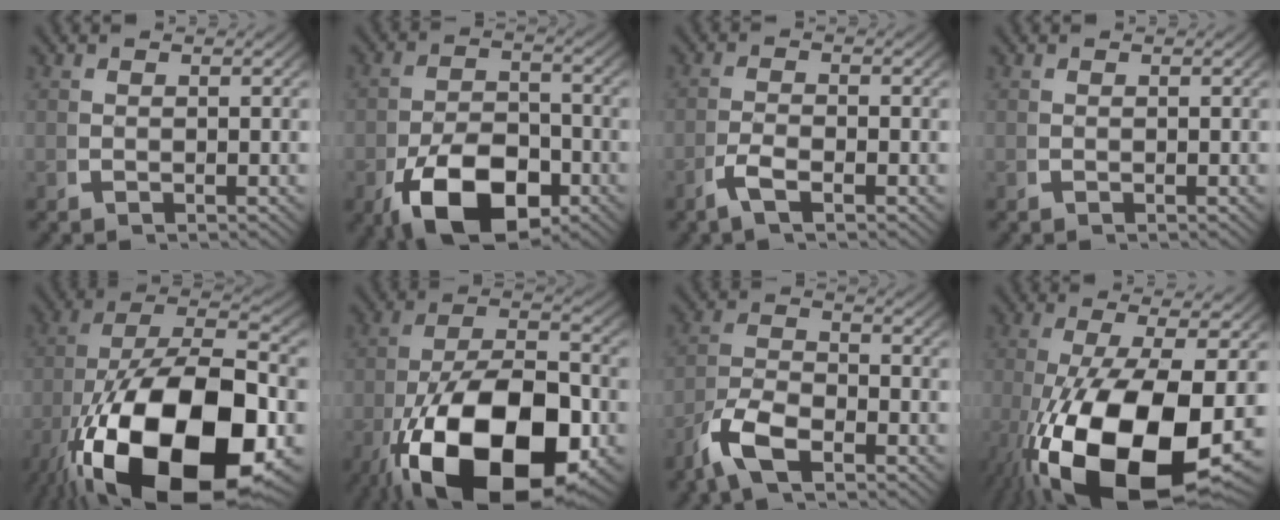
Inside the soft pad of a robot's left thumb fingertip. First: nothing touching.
{"total": 10.4, "force": [-4.1, 6.4, 7.1], "torque": [-0.136, -0.051, -0.047]}
{"total": 2.2, "force": [-1.0, 0.7, 1.8], "torque": [-0.043, 0.000, -0.025]}
{"total": 0.0}
{"total": 22.5, "force": [-4.8, 12.7, 18.0], "torque": [-0.352, -0.093, -0.029]}
{"total": 18.1, "force": [-4.9, 10.3, 14.0], "torque": [-0.279, -0.085, -0.039]}
{"total": 5.2, "force": [-2.0, 3.0, 3.7], "torque": [-0.081, -0.004, -0.045]}
{"total": 17.7, "force": [-3.5, 9.2, 14.7], "torque": [-0.308, -0.067, -0.014]}